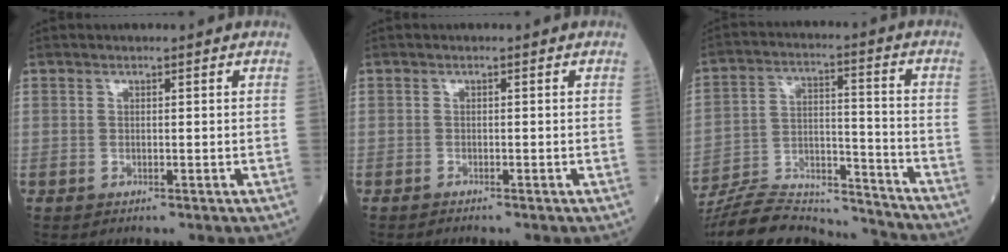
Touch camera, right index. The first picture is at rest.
{"total": 0.6, "force": [-0.6, -0.1, 0.1], "torque": [-0.005, -0.002, -0.012]}
{"total": 19.0, "force": [-18.4, 2.6, 3.9], "torque": [-0.089, 0.018, -0.295]}